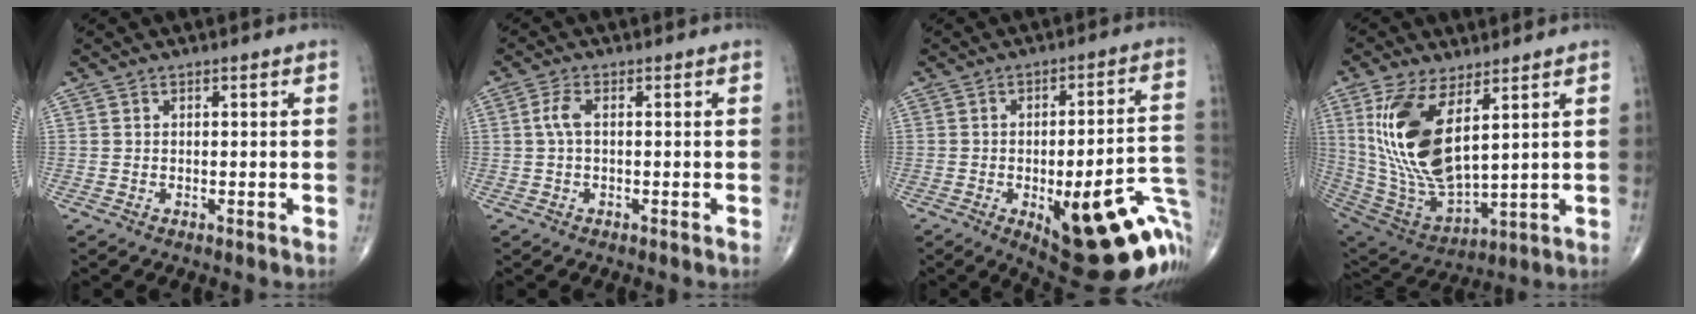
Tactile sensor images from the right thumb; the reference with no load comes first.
{"total": 2.7, "force": [0.1, 1.0, 2.4], "torque": [-0.060, 0.004, -0.001]}
{"total": 26.7, "force": [-9.0, 9.1, 23.4], "torque": [-0.214, 0.030, -0.097]}
{"total": 19.0, "force": [6.3, 8.3, 15.9], "torque": [-0.313, -0.031, 0.138]}